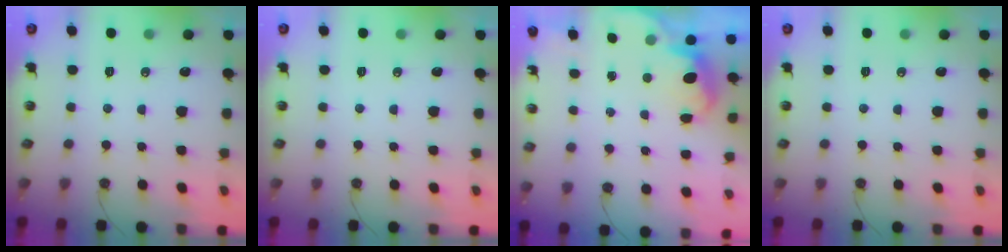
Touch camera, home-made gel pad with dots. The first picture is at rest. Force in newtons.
{"total": 0.0}
{"total": 2.3, "press": 2.2, "slide": 0.6}
{"total": 0.0}